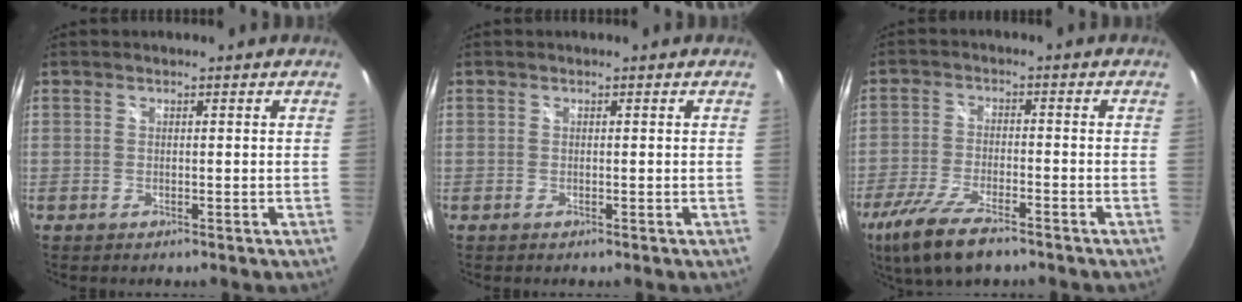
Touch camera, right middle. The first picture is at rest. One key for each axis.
{"total": 0.0}
{"total": 11.5, "fx": -7.9, "fy": 3.3, "fz": 7.7, "tx": -0.179, "ty": -0.035, "tz": -0.148}